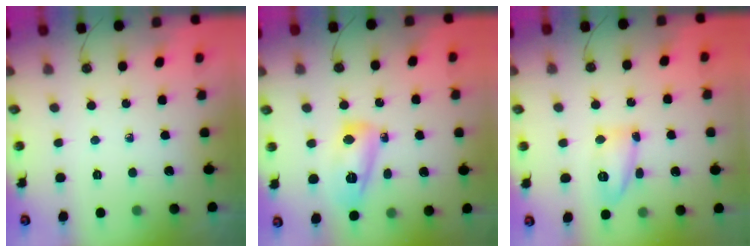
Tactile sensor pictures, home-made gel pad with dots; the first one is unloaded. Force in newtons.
{"total": 12.0, "press": 12.0, "slide": 1.0}
{"total": 9.9, "press": 9.6, "slide": 2.3}